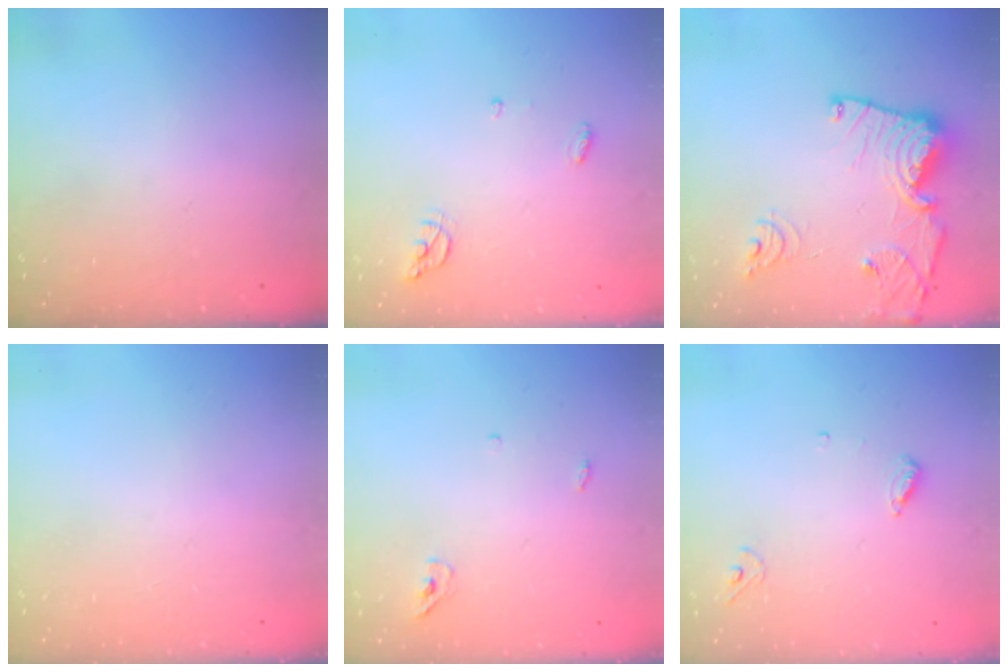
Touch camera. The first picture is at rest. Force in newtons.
{"total": 5.2, "press": 5.2, "slide": 0.2}
{"total": 16.7, "press": 16.6, "slide": 1.6}
{"total": 0.0}
{"total": 3.7, "press": 3.5, "slide": 1.1}
{"total": 5.9, "press": 5.9, "slide": 0.6}